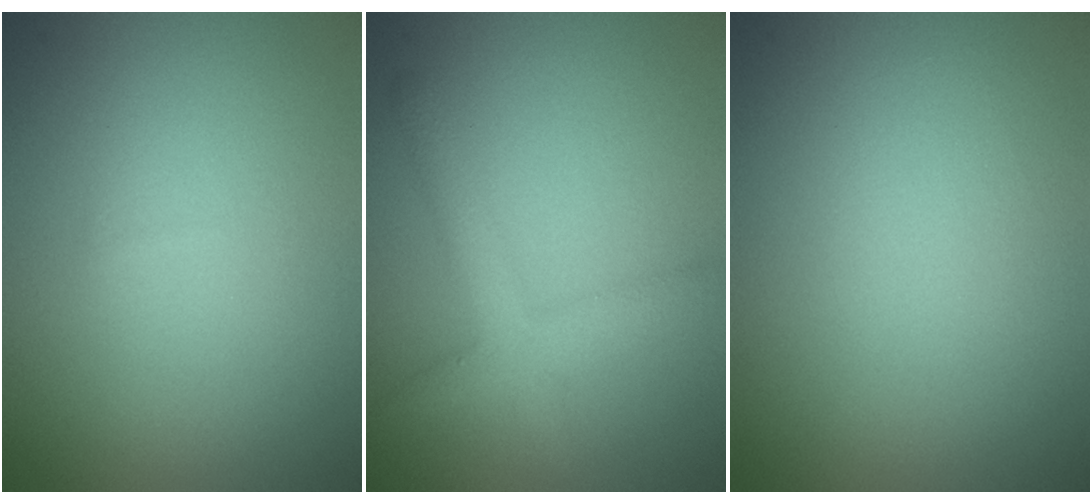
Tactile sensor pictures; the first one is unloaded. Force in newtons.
{"total": 3.1, "press": 3.1, "slide": 0.1}
{"total": 0.0}